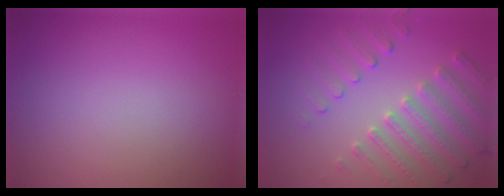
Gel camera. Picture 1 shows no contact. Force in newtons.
{"total": 4.0, "press": 3.7, "slide": 1.6}